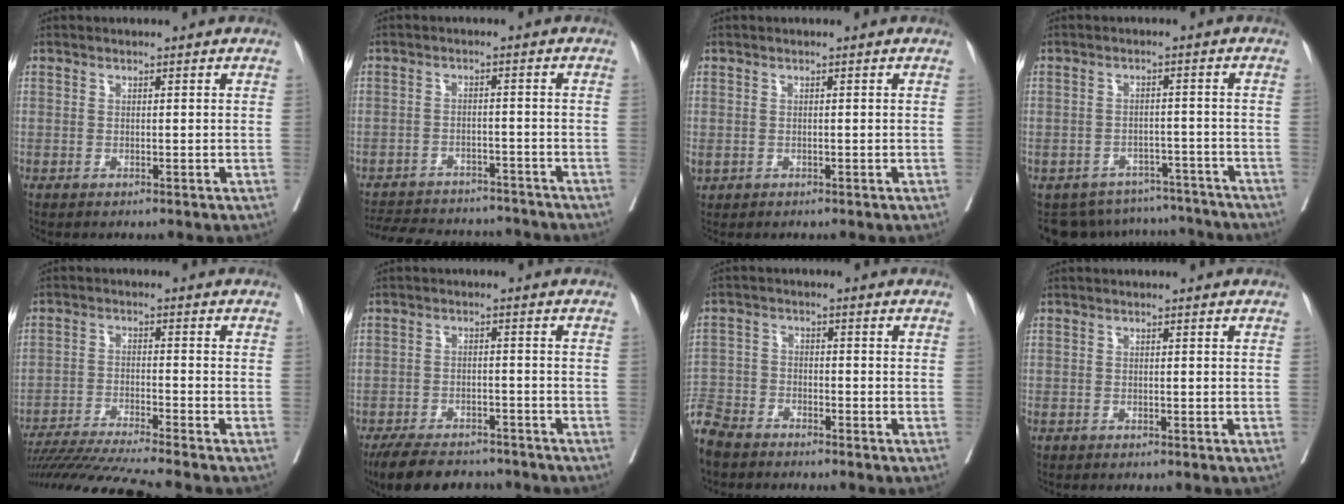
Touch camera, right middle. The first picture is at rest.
{"total": 16.6, "force": [-15.1, 4.7, 4.9], "torque": [-0.121, 0.000, -0.206]}
{"total": 1.0, "force": [-0.3, 0.9, 0.5], "torque": [-0.013, 0.003, 0.002]}
{"total": 11.6, "force": [-10.6, 4.6, 0.8], "torque": [-0.008, 0.023, -0.129]}
{"total": 13.5, "force": [-12.1, -2.3, 5.6], "torque": [-0.072, -0.025, -0.201]}
{"total": 11.8, "force": [-10.1, 4.0, 4.4], "torque": [-0.071, -0.001, -0.149]}
{"total": 7.5, "force": [-6.8, 2.8, 1.9], "torque": [-0.040, -0.013, -0.132]}
{"total": 1.2, "force": [-0.9, 0.6, 0.4], "torque": [-0.014, -0.003, -0.018]}